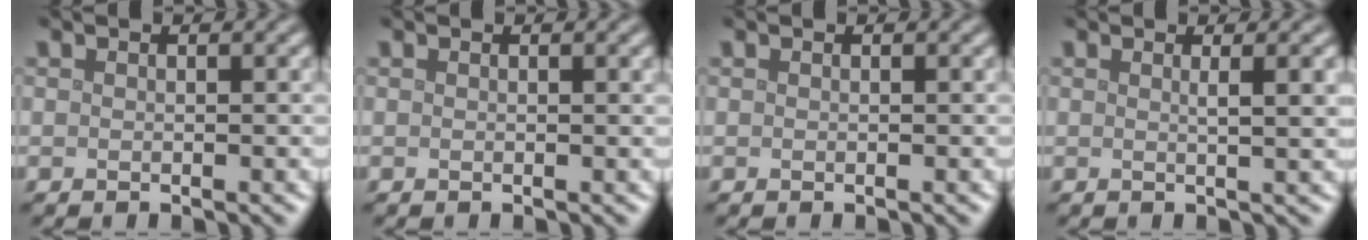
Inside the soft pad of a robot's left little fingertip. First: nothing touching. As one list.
[{"total": 0.6, "force": [0.3, 0.1, 0.6], "torque": [-0.004, 0.003, 0.003]}, {"total": 0.0}, {"total": 2.8, "force": [0.7, 0.9, 2.6], "torque": [-0.024, 0.005, 0.005]}]